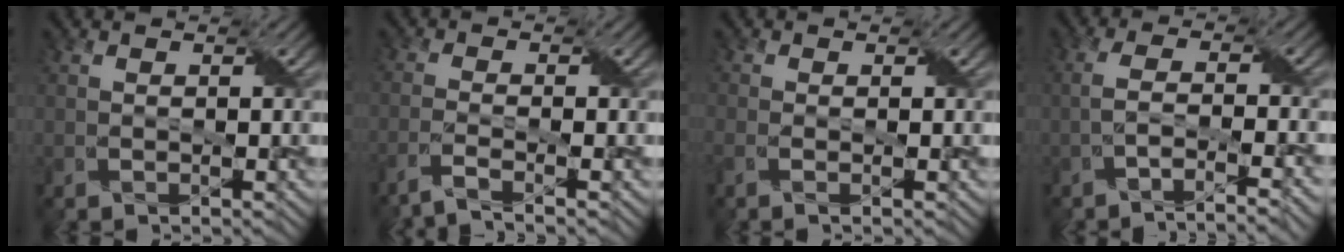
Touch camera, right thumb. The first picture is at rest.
{"total": 3.5, "force": [-2.5, 0.5, 2.3], "torque": [-0.035, 0.003, -0.064]}
{"total": 1.2, "force": [-0.4, 0.3, 1.0], "torque": [-0.018, 0.000, -0.012]}
{"total": 5.5, "force": [-3.2, 1.1, 4.4], "torque": [-0.069, 0.005, -0.062]}